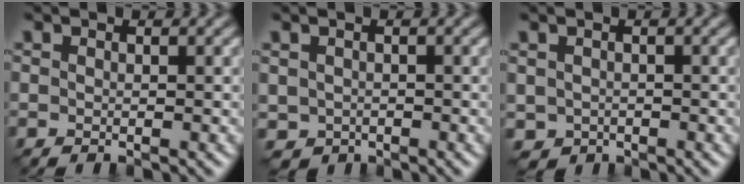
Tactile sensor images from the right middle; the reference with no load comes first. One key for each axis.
{"total": 1.4, "fx": -0.4, "fy": 1.2, "fz": 0.6, "tx": -0.017, "ty": -0.005, "tz": -0.007}
{"total": 1.4, "fx": -0.5, "fy": 1.2, "fz": 0.6, "tx": -0.018, "ty": -0.005, "tz": -0.007}